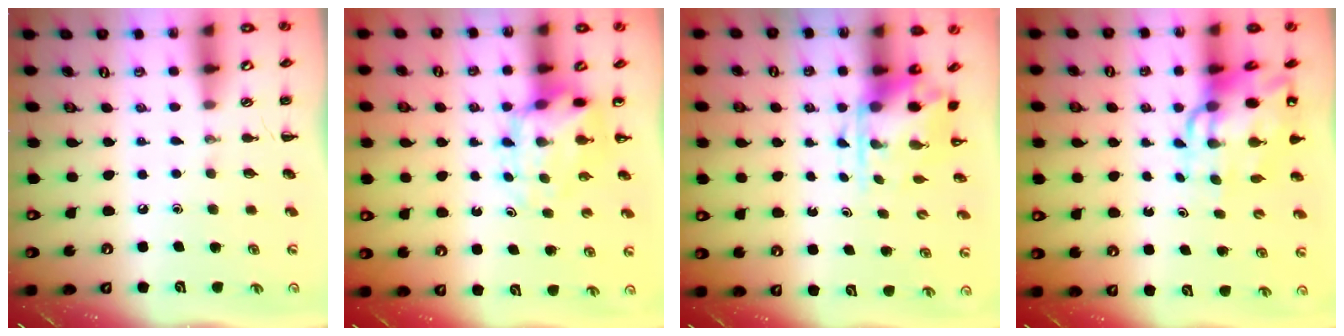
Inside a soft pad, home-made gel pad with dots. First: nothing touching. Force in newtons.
{"total": 6.1, "press": 6.0, "slide": 1.3}
{"total": 3.8, "press": 3.7, "slide": 0.9}
{"total": 10.4, "press": 10.0, "slide": 2.7}